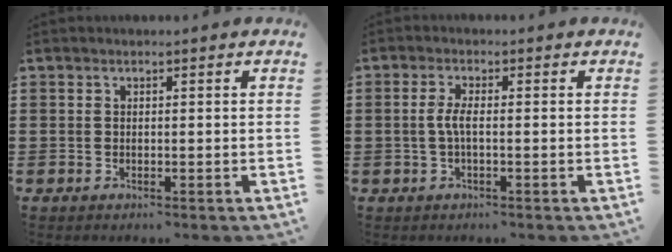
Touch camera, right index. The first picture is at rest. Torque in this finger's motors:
{"motor_torque": [0.90, 0.23, 0.37, 0.12]}